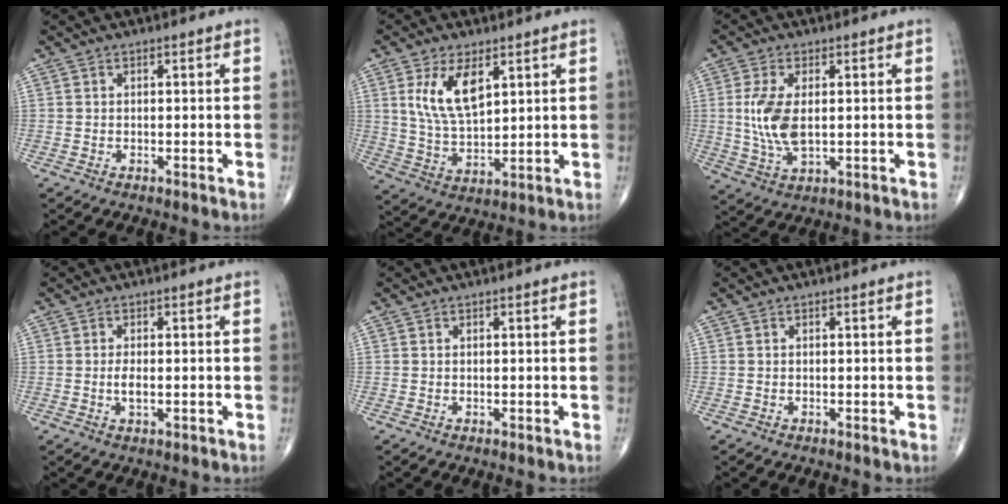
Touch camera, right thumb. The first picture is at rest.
{"total": 10.2, "force": [4.1, 5.0, 7.8], "torque": [-0.136, -0.021, 0.088]}
{"total": 8.6, "force": [0.6, 4.2, 7.5], "torque": [-0.165, -0.009, 0.017]}
{"total": 2.4, "force": [-0.3, 1.1, 2.2], "torque": [-0.045, -0.002, -0.006]}
{"total": 0.0}
{"total": 0.0}